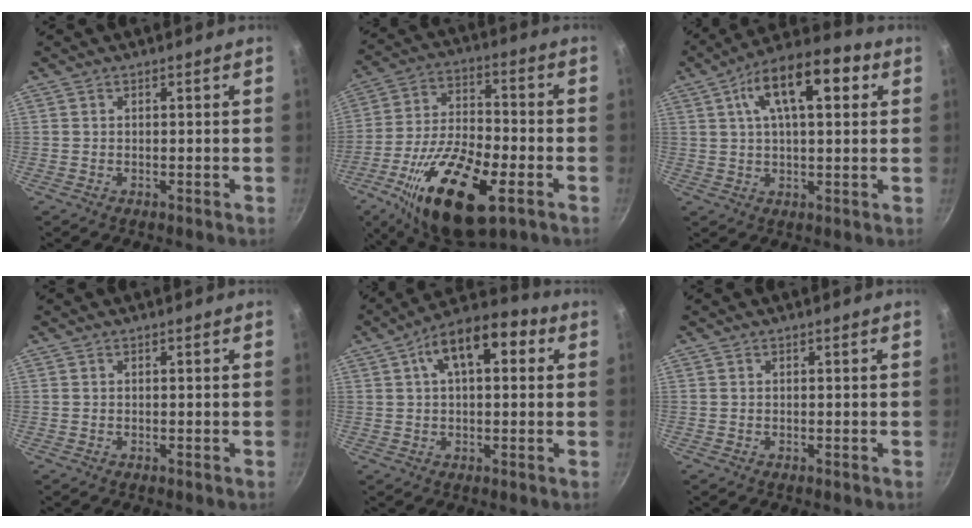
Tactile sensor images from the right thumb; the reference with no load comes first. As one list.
[{"total": 22.7, "force": [-9.4, 9.5, 18.4], "torque": [-0.320, 0.017, -0.163]}, {"total": 15.4, "force": [5.1, 6.9, 12.8], "torque": [-0.193, 0.016, 0.073]}, {"total": 0.0}, {"total": 12.9, "force": [3.8, 6.7, 10.3], "torque": [-0.135, 0.027, 0.049]}, {"total": 0.0}]